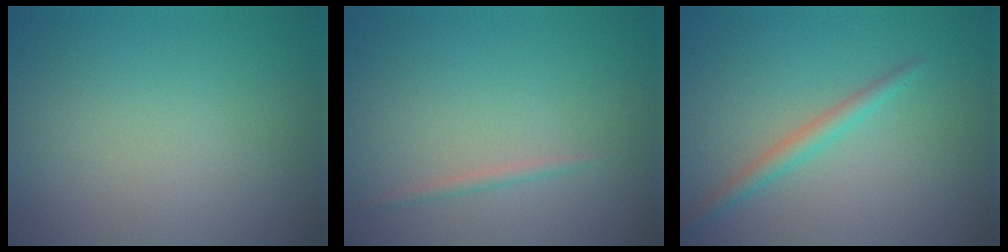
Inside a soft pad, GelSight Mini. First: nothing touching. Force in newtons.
{"total": 0.6, "press": 0.6, "slide": 0.0}
{"total": 1.8, "press": 1.8, "slide": 0.1}